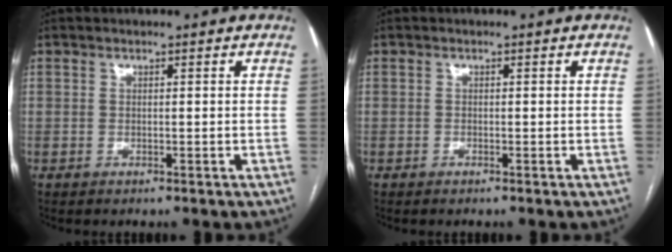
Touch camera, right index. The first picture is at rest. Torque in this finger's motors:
{"motor_torque": [-0.04, -0.03, 0.02, 0.01]}